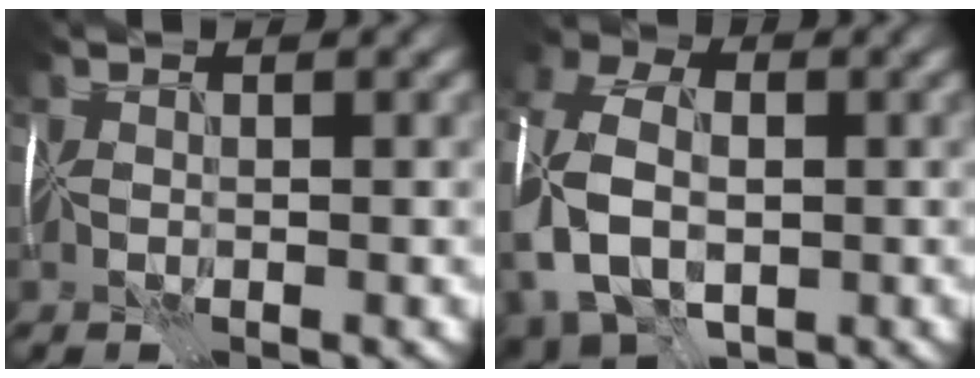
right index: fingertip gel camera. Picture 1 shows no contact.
{"total": 12.4, "force": [-3.2, 8.3, 8.7], "torque": [-0.182, -0.010, -0.056]}